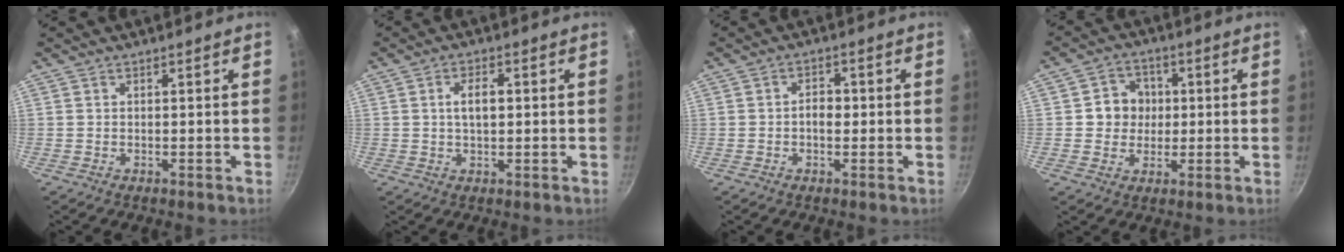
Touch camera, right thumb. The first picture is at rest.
{"total": 4.4, "force": [0.5, 2.2, 3.7], "torque": [-0.056, 0.010, 0.006]}
{"total": 3.1, "force": [-0.3, 2.1, 2.3], "torque": [-0.018, 0.010, -0.008]}
{"total": 6.9, "force": [0.6, 6.4, 2.5], "torque": [0.000, 0.006, 0.001]}